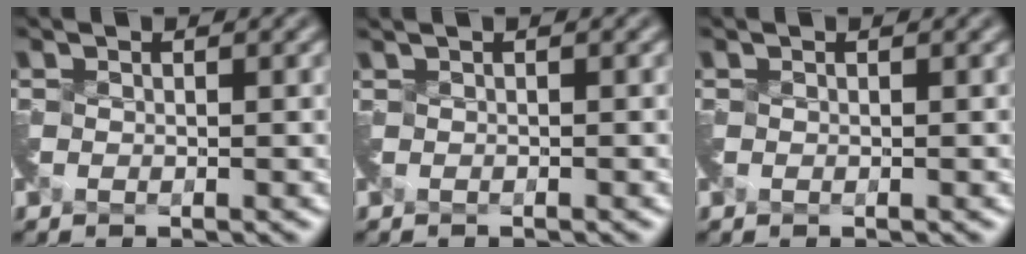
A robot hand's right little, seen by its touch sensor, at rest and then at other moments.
{"total": 0.5, "force": [-0.2, -0.1, 0.5], "torque": [-0.010, -0.008, -0.008]}
{"total": 0.0}